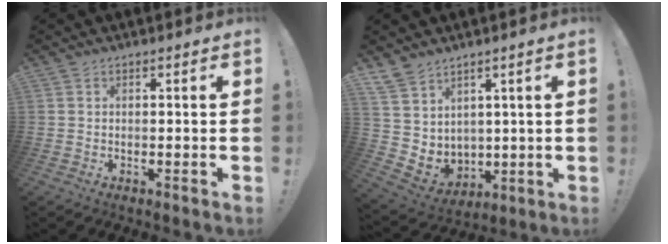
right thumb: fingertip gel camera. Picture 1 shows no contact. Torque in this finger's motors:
{"motor_torque": [0.17, 0.13, 0.56, 0.19, 0.06]}